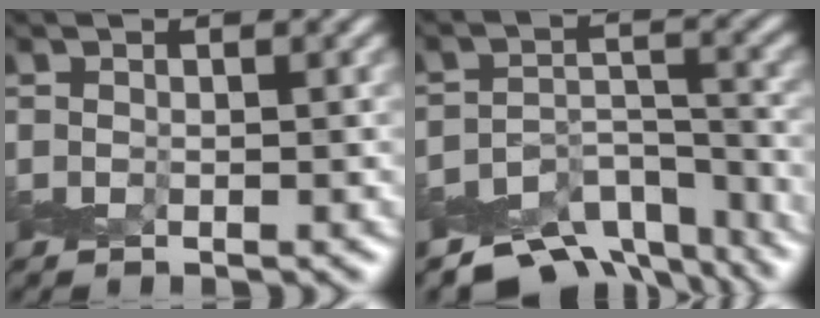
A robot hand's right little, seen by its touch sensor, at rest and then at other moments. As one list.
[{"total": 7.9, "force": [-6.9, 3.1, 2.3], "torque": [-0.028, -0.010, -0.104]}]